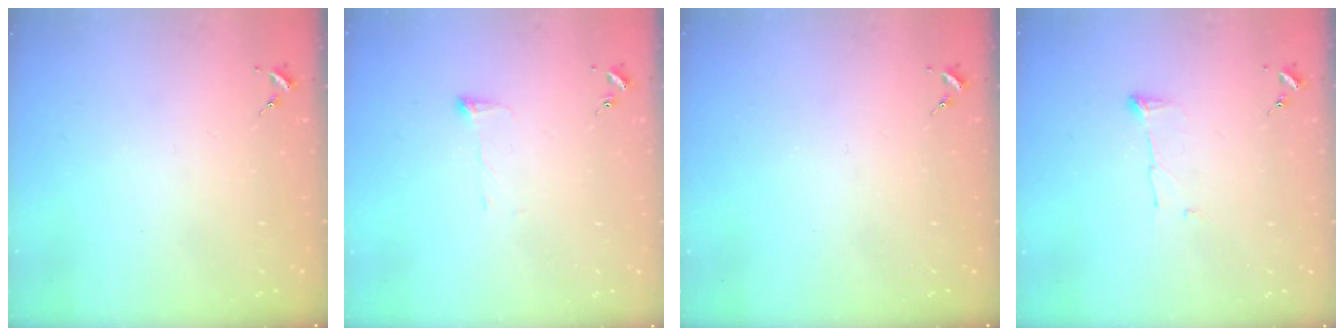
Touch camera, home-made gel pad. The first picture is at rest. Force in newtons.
{"total": 3.6, "press": 3.6, "slide": 0.5}
{"total": 0.0}
{"total": 5.4, "press": 5.4, "slide": 0.6}